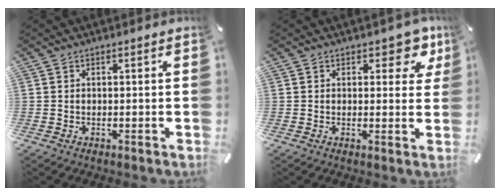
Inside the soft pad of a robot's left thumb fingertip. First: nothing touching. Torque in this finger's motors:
{"motor_torque": [0.56, 0.51, -0.11, 0.08, 0.01]}